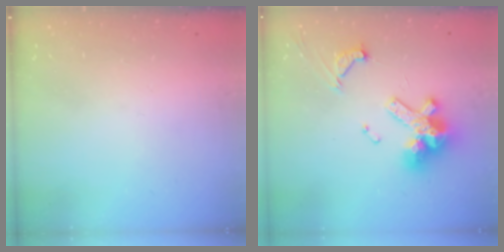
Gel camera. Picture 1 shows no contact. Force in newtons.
{"total": 14.0, "press": 13.8, "slide": 2.3}